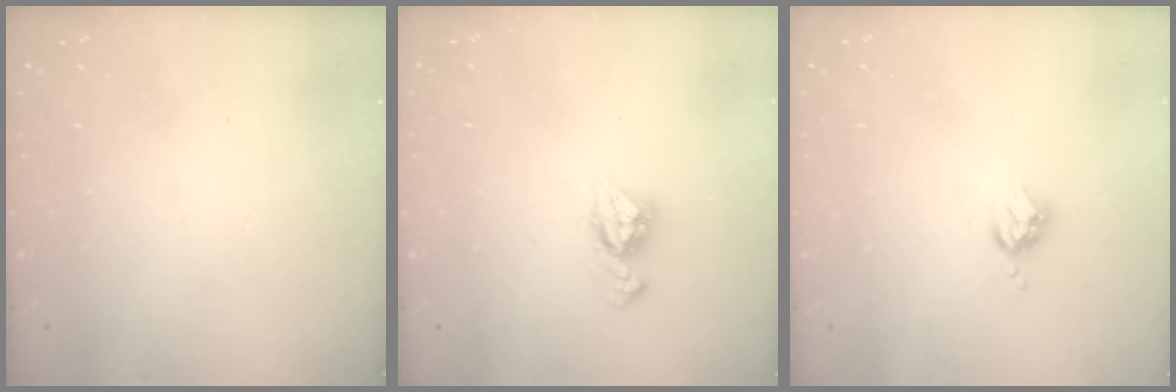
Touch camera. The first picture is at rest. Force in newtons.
{"total": 7.5, "press": 7.4, "slide": 0.8}
{"total": 3.5, "press": 3.5, "slide": 0.4}